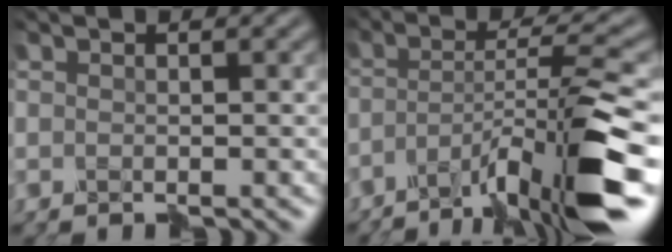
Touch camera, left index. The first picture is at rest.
{"total": 9.6, "force": [-5.9, 1.1, 7.5], "torque": [-0.125, 0.023, -0.102]}